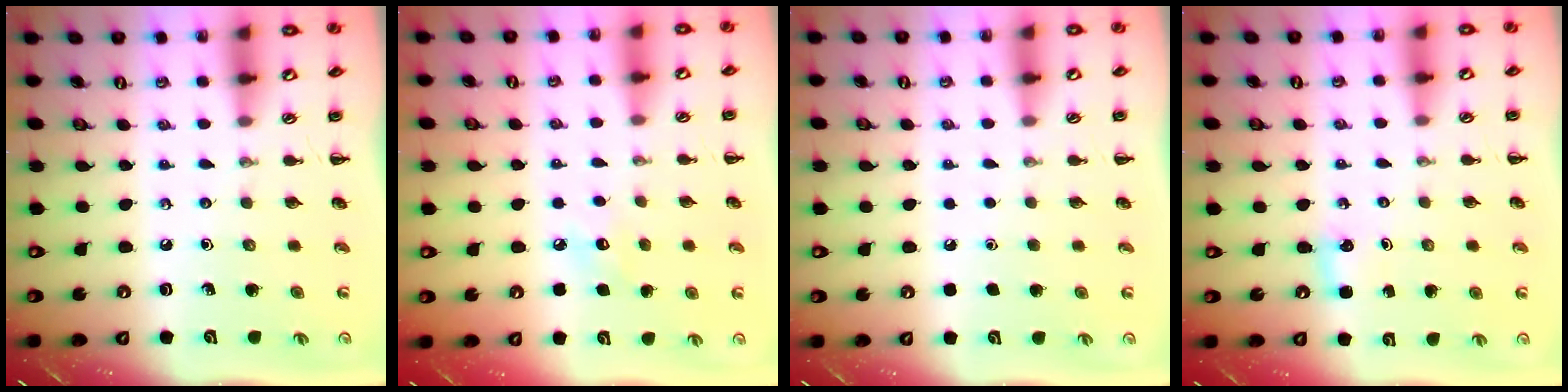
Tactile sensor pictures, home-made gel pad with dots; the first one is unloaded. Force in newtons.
{"total": 5.9, "press": 5.6, "slide": 1.7}
{"total": 1.6, "press": 1.6, "slide": 0.1}
{"total": 2.5, "press": 2.4, "slide": 0.8}